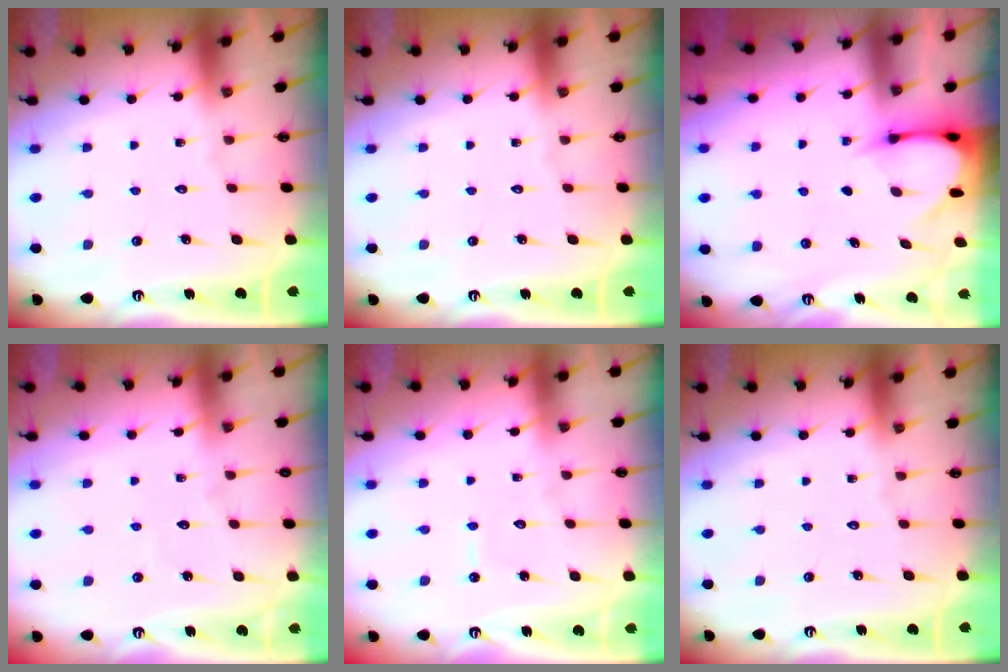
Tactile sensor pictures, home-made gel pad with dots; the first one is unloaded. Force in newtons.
{"total": 0.0}
{"total": 3.6, "press": 3.6, "slide": 0.3}
{"total": 3.3, "press": 3.3, "slide": 0.4}
{"total": 2.6, "press": 2.6, "slide": 0.3}
{"total": 0.0}